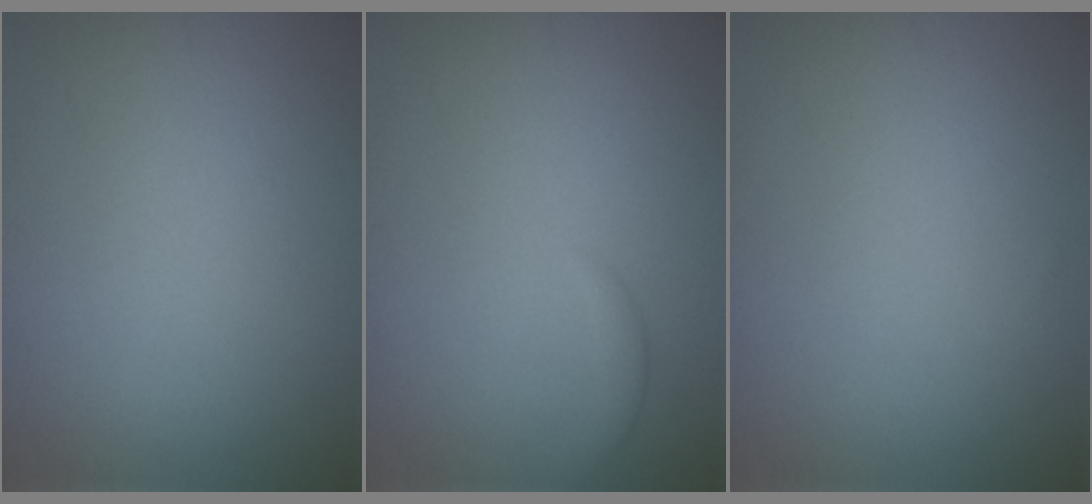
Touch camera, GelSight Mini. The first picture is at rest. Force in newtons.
{"total": 1.5, "press": 1.5, "slide": 0.1}
{"total": 0.0}